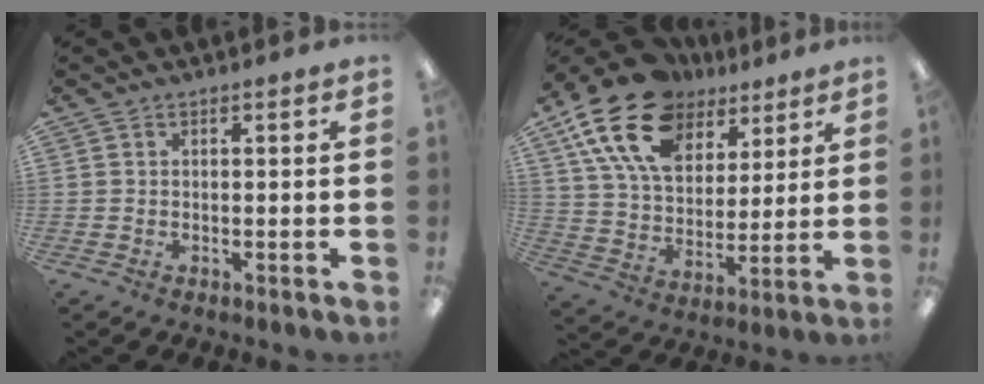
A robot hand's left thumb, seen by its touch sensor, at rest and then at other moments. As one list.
[{"total": 20.3, "force": [11.6, 12.6, 10.8], "torque": [-0.205, -0.046, 0.211]}]